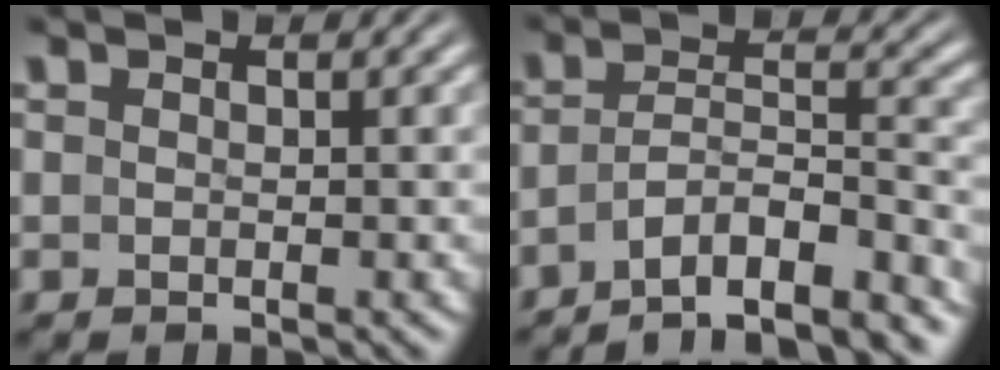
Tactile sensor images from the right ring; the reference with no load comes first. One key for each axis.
{"total": 10.5, "fx": -8.4, "fy": 5.1, "fz": 3.7, "tx": -0.064, "ty": -0.039, "tz": -0.128}